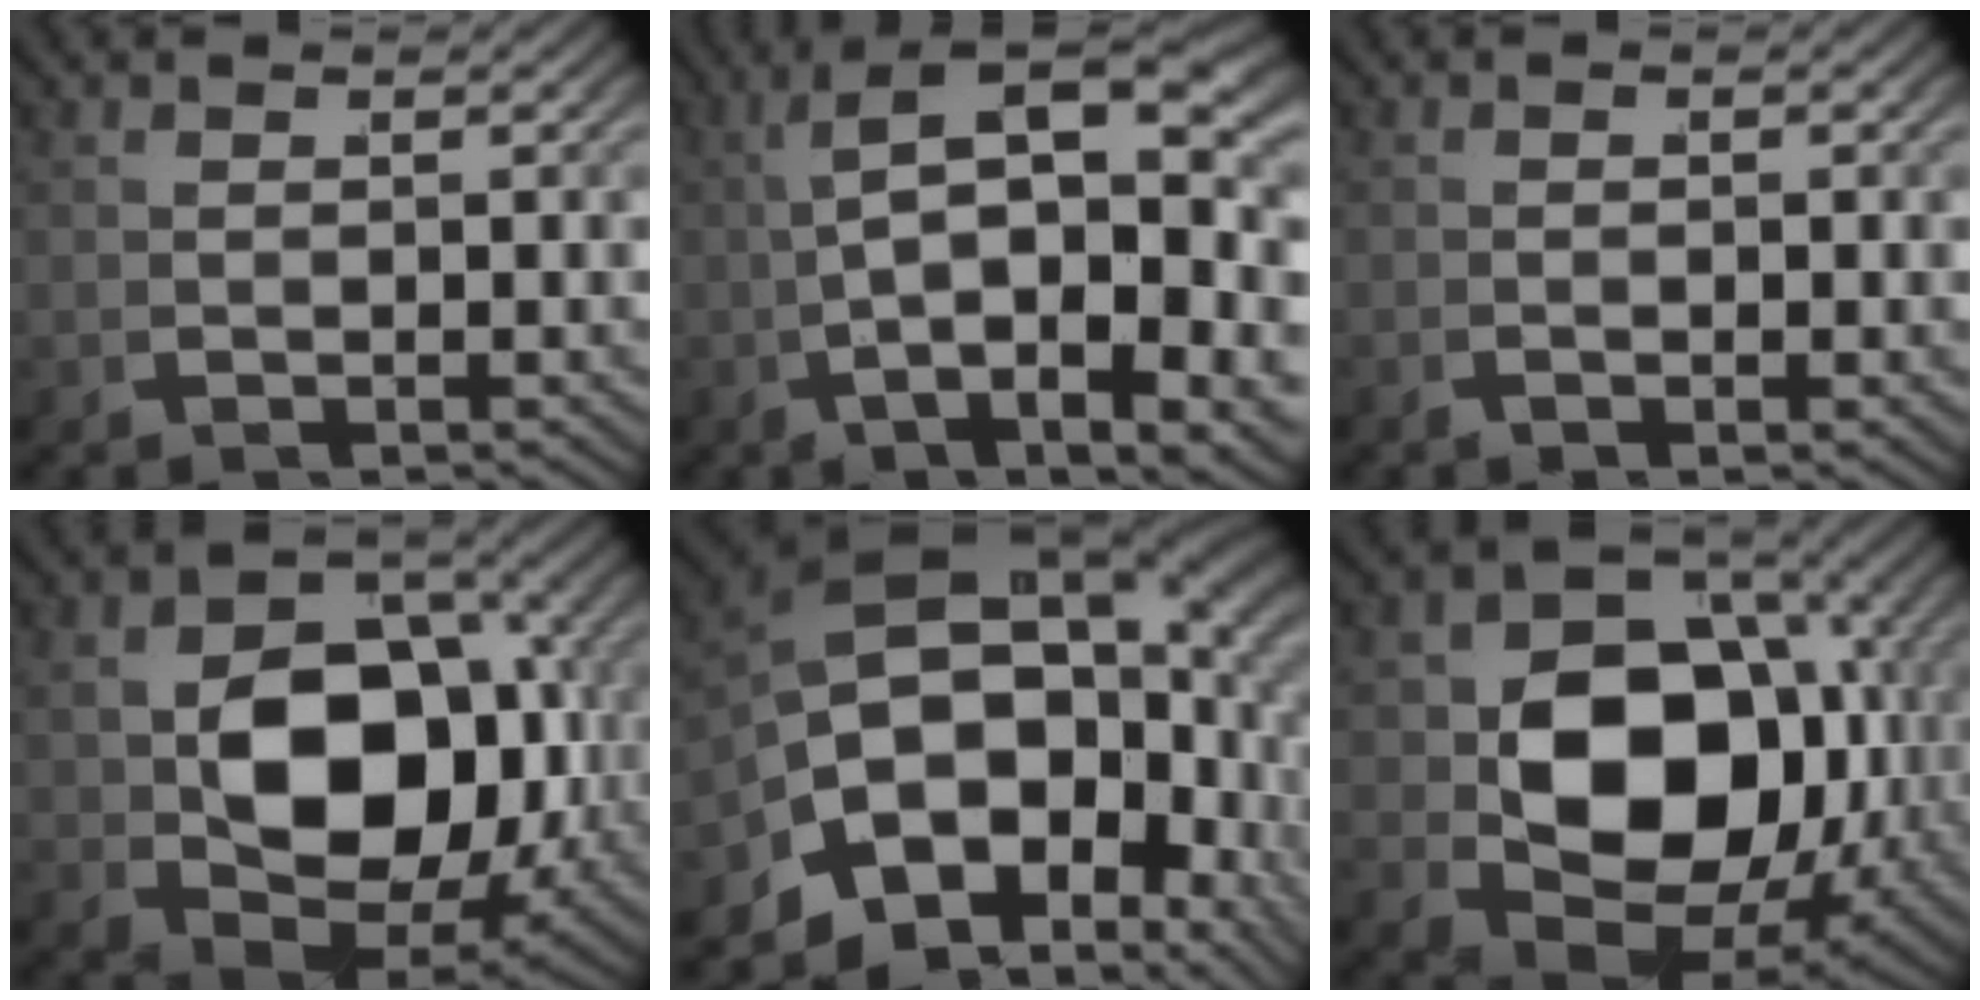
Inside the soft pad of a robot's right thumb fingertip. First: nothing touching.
{"total": 14.4, "force": [0.7, 7.0, 12.6], "torque": [-0.205, -0.022, 0.015]}
{"total": 0.8, "force": [-0.7, -0.2, 0.3], "torque": [0.004, 0.002, -0.024]}
{"total": 13.4, "force": [0.2, 9.1, 9.8], "torque": [-0.184, -0.035, 0.011]}
{"total": 20.1, "force": [0.4, 13.5, 14.9], "torque": [-0.255, -0.020, -0.005]}
{"total": 16.7, "force": [-0.1, 11.7, 12.0], "torque": [-0.228, -0.050, 0.008]}